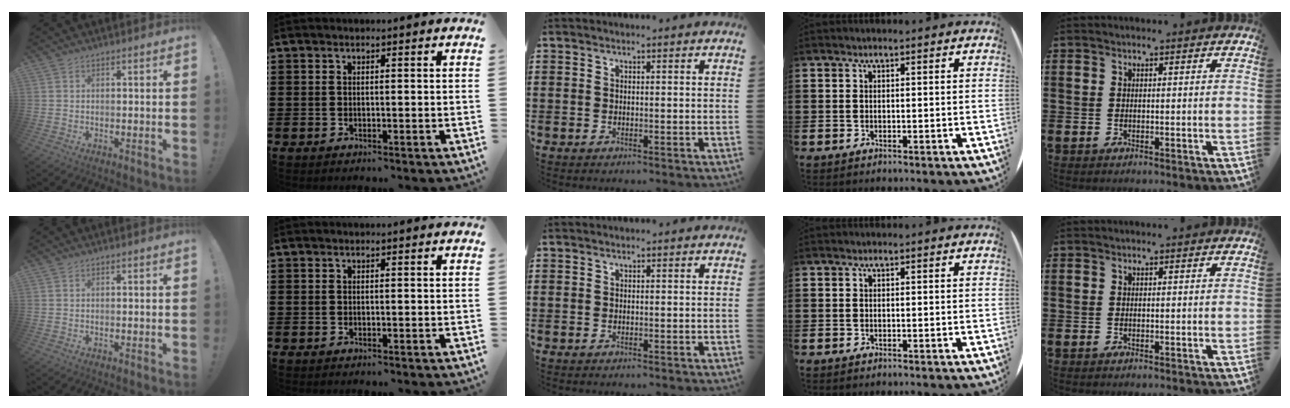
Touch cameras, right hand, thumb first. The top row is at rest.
{}